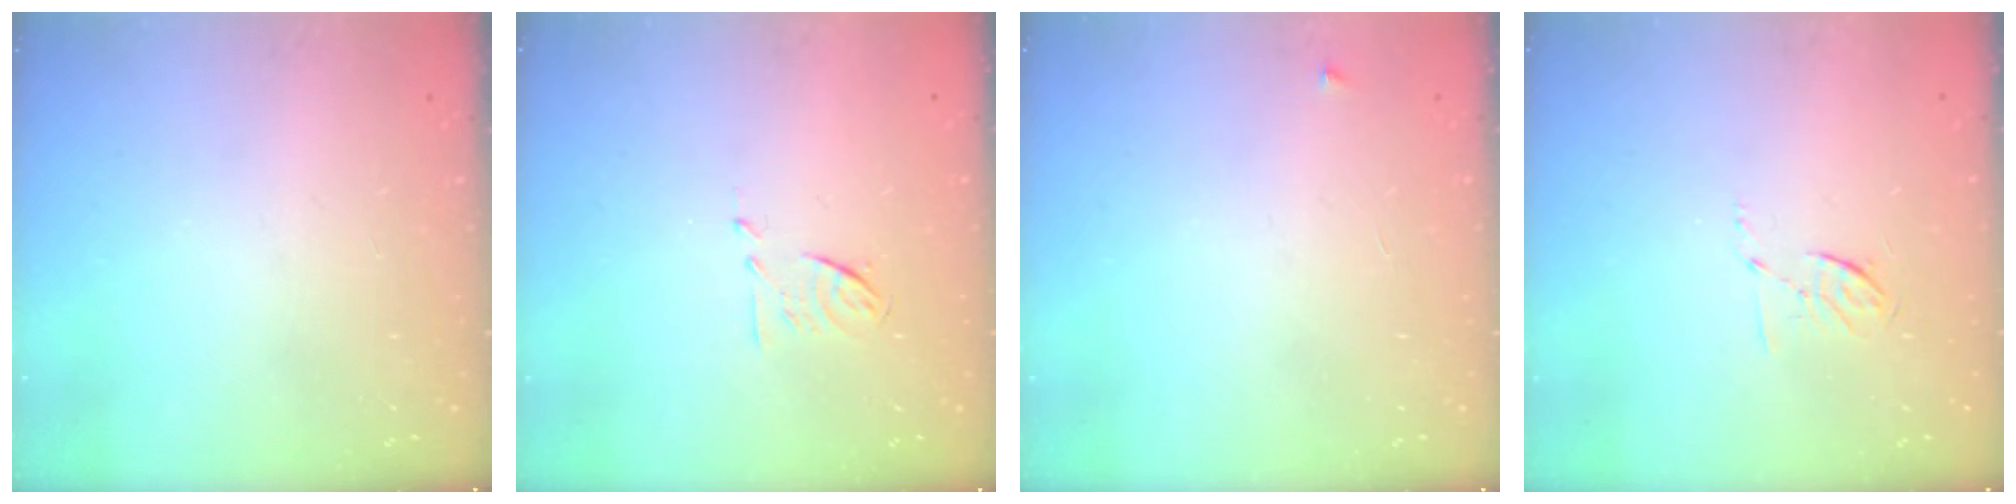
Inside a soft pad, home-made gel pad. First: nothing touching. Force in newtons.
{"total": 6.6, "press": 6.5, "slide": 1.1}
{"total": 2.5, "press": 2.4, "slide": 0.4}
{"total": 5.4, "press": 5.1, "slide": 1.8}